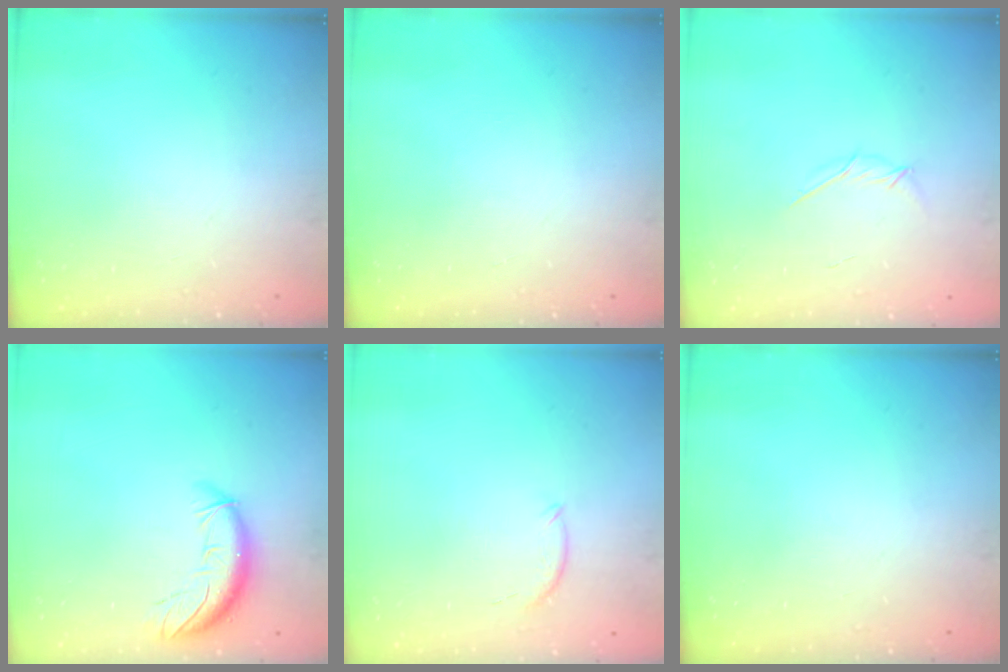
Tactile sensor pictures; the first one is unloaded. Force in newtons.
{"total": 0.0}
{"total": 3.6, "press": 3.5, "slide": 0.9}
{"total": 10.8, "press": 10.4, "slide": 3.1}
{"total": 6.5, "press": 6.4, "slide": 1.4}
{"total": 0.0}